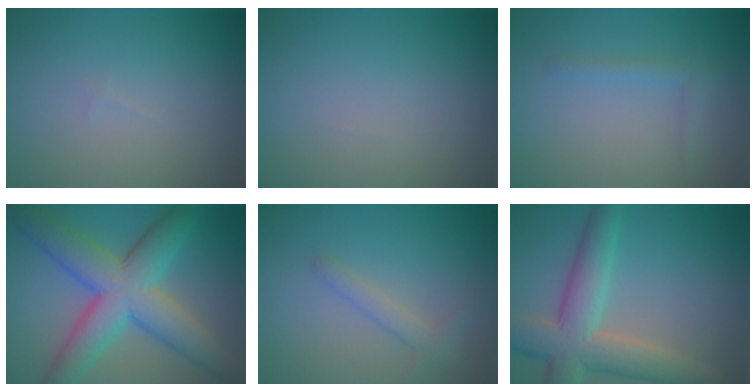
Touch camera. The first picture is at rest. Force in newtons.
{"total": 0.0}
{"total": 1.1, "press": 1.1, "slide": 0.1}
{"total": 9.4, "press": 9.4, "slide": 0.1}
{"total": 1.8, "press": 1.8, "slide": 0.1}
{"total": 7.4, "press": 7.4, "slide": 0.3}